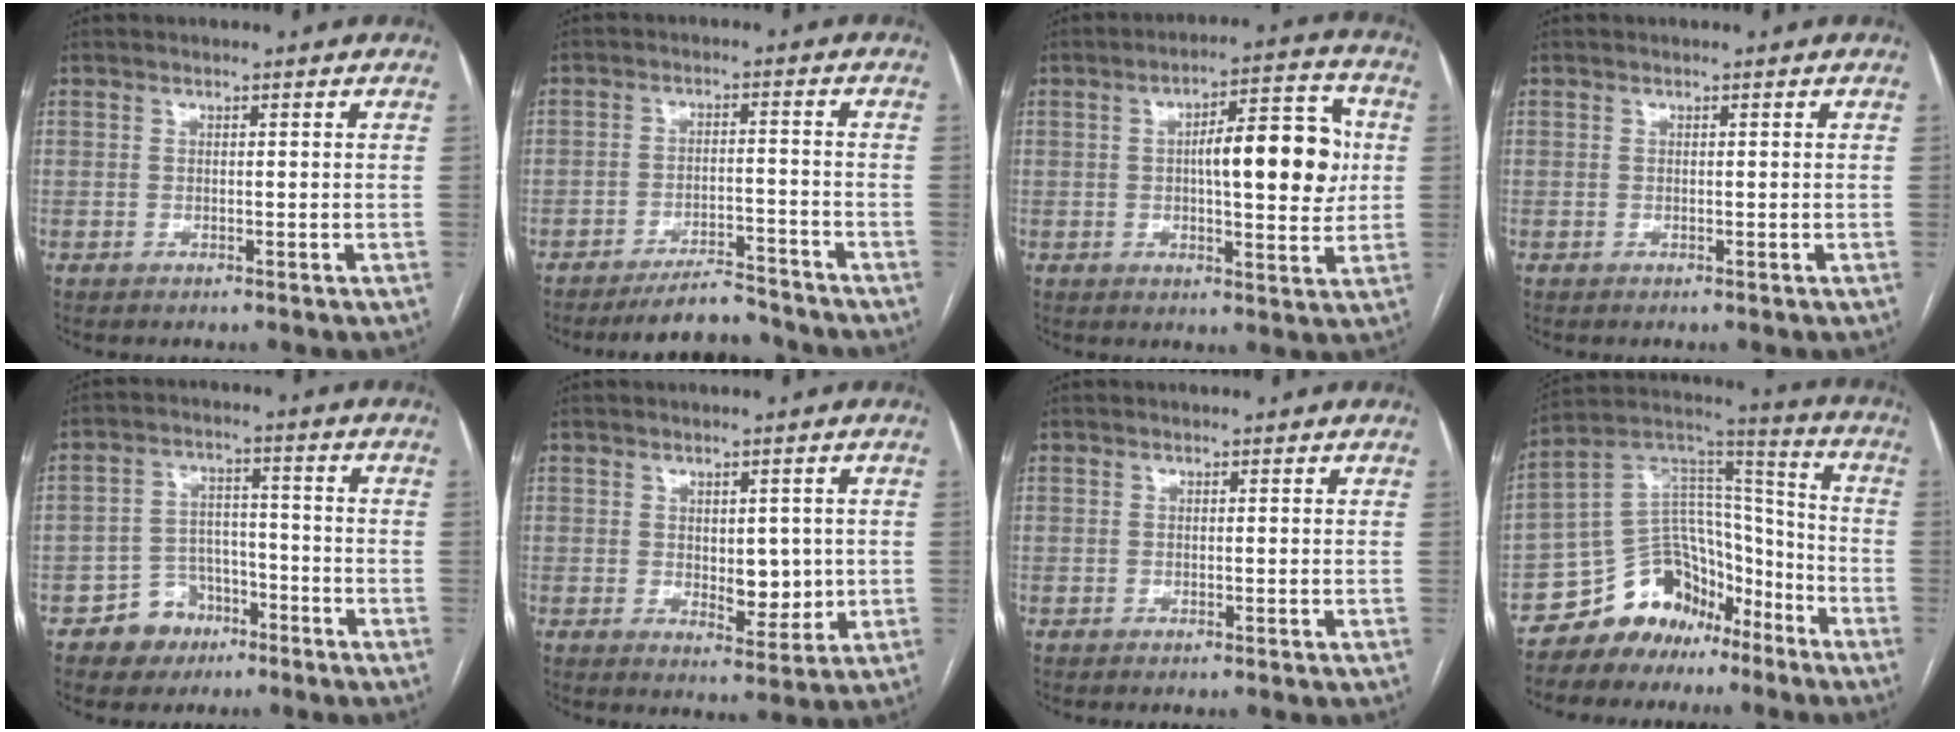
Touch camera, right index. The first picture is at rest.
{"total": 7.1, "force": [-6.8, 1.1, 1.5], "torque": [-0.018, 0.003, -0.111]}
{"total": 12.8, "force": [1.3, 3.6, 12.3], "torque": [-0.175, 0.026, 0.019]}
{"total": 0.0}
{"total": 6.5, "force": [-4.0, 5.0, 1.4], "torque": [-0.019, 0.017, -0.061]}
{"total": 5.4, "force": [0.2, 2.9, 4.5], "torque": [-0.057, -0.006, 0.012]}
{"total": 0.0}
{"total": 13.3, "force": [-9.9, 8.2, 3.6], "torque": [-0.061, 0.087, -0.172]}